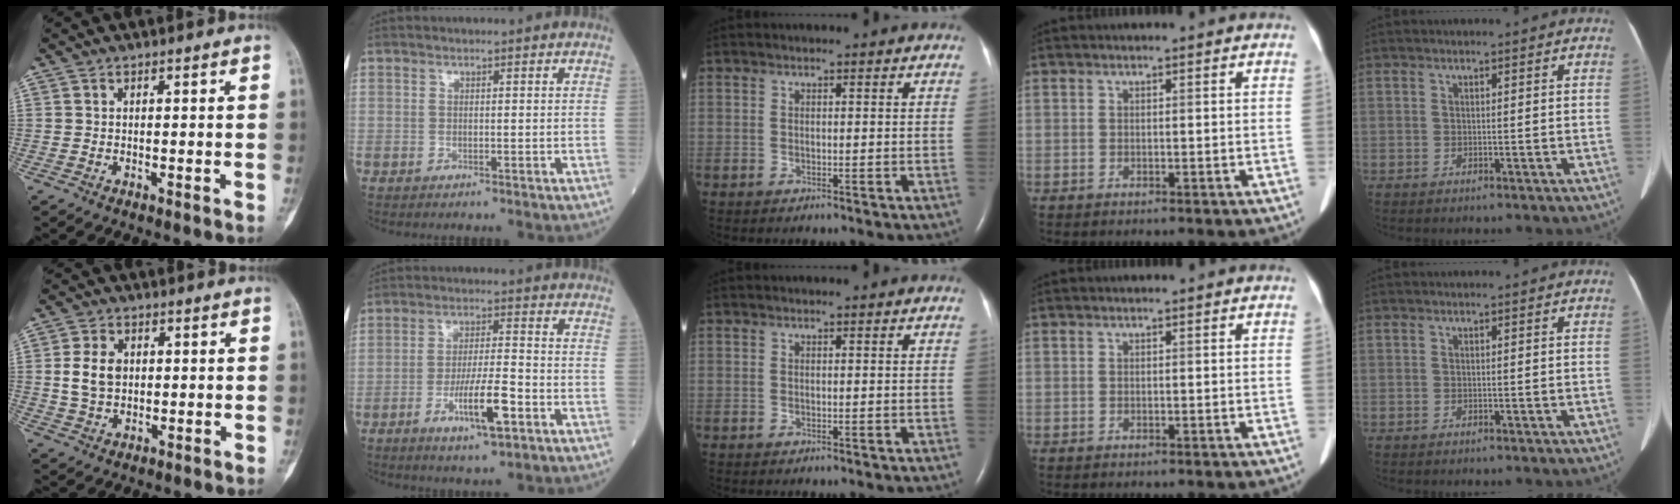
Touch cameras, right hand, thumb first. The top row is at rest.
{"thumb": {"total": 6.4, "force": [0.6, 4.7, 4.3], "torque": [-0.073, 0.002, 0.014]}, "index": {"total": 8.6, "force": [-3.8, 1.1, 7.7], "torque": [-0.140, -0.006, -0.063]}}